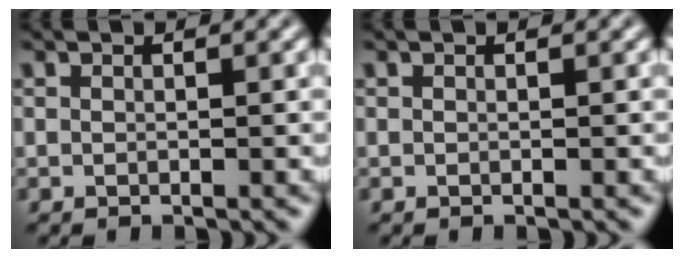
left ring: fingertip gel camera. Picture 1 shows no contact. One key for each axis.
{"total": 0.0}